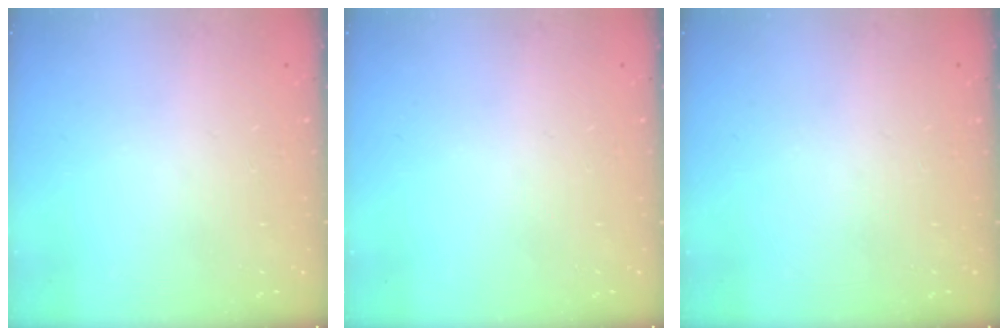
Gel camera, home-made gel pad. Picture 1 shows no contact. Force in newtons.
{"total": 0.0}
{"total": 0.0}